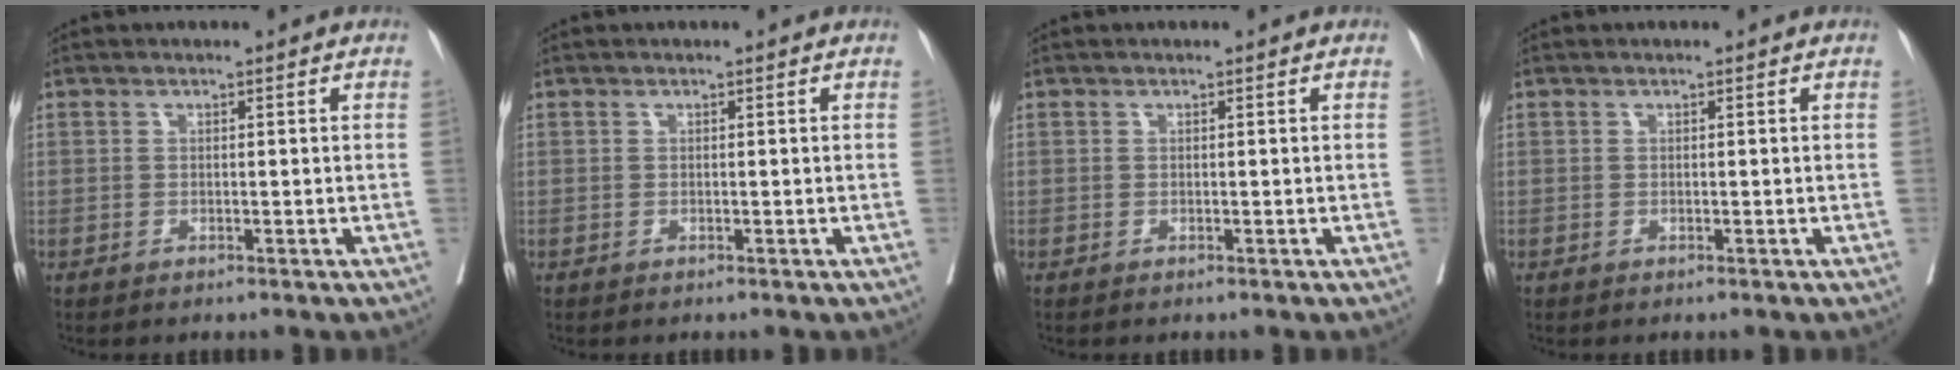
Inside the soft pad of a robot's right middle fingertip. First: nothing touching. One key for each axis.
{"total": 0.0}
{"total": 0.0}
{"total": 0.0}